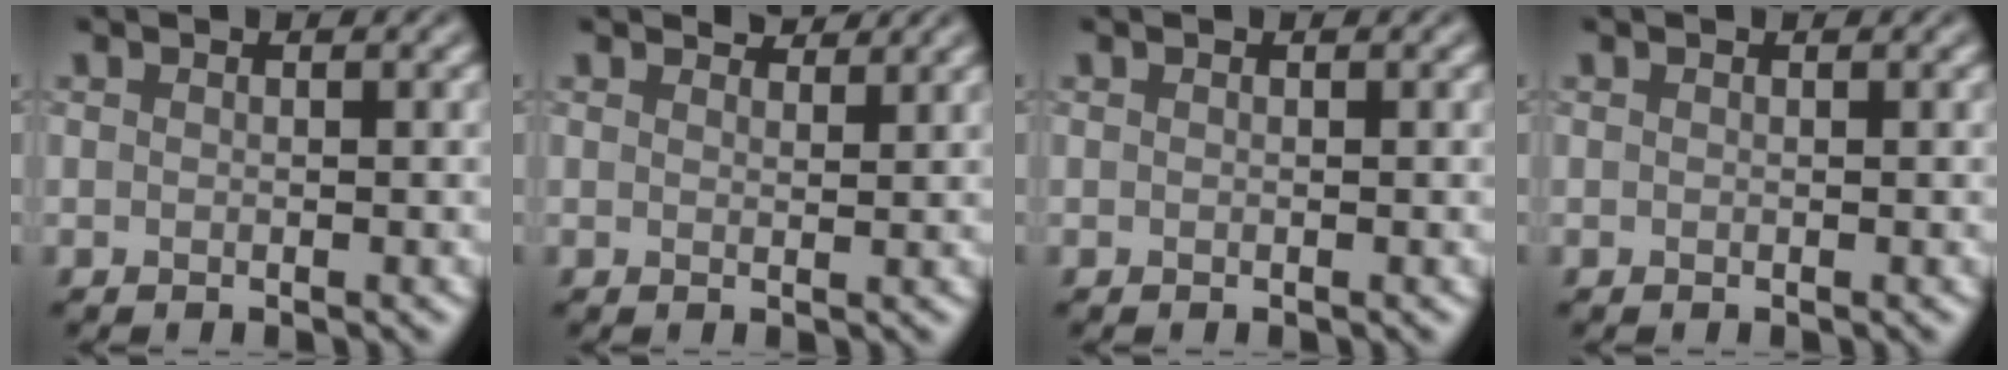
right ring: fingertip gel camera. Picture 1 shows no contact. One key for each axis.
{"total": 1.9, "fx": 1.8, "fy": 0.4, "fz": 0.5, "tx": -0.010, "ty": 0.000, "tz": 0.026}
{"total": 0.0}
{"total": 0.0}